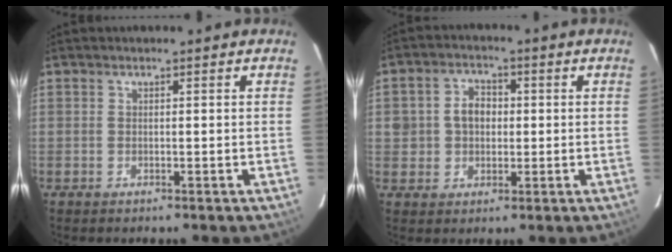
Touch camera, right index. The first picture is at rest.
{"total": 5.6, "force": [0.3, 4.8, 2.9], "torque": [-0.055, 0.018, 0.008]}